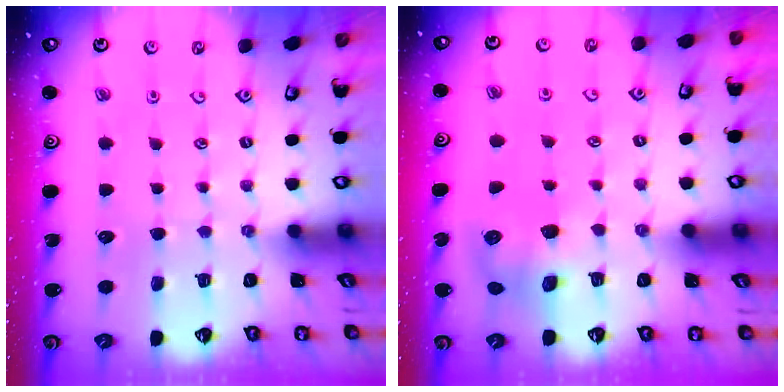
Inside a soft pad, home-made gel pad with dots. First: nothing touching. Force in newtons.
{"total": 7.2, "press": 7.2, "slide": 0.7}